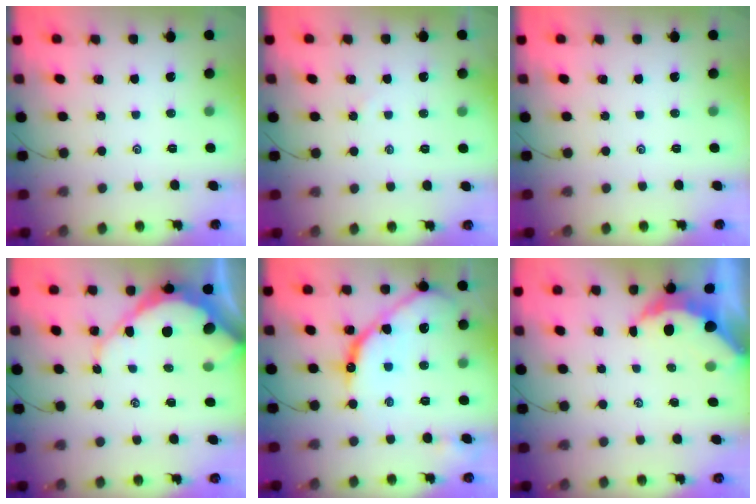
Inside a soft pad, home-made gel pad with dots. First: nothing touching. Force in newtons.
{"total": 2.4, "press": 2.4, "slide": 0.3}
{"total": 0.0}
{"total": 11.0, "press": 11.0, "slide": 1.0}
{"total": 15.6, "press": 15.5, "slide": 1.1}
{"total": 5.2, "press": 5.1, "slide": 0.9}